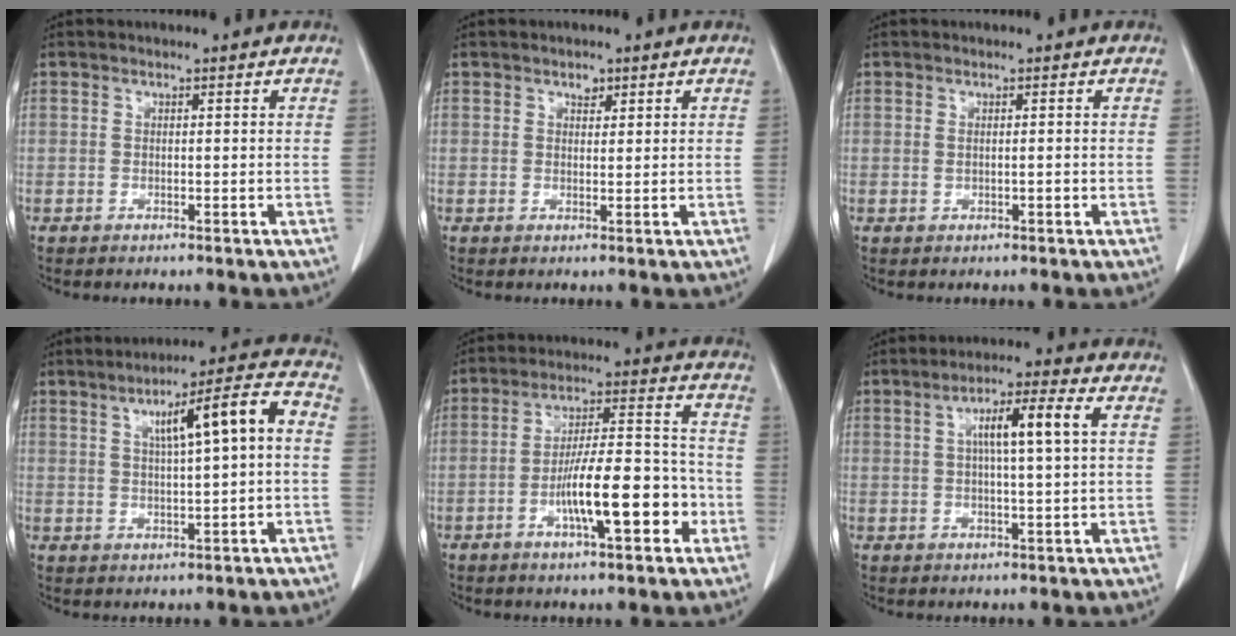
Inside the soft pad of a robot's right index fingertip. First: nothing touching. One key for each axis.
{"total": 1.8, "fx": 1.0, "fy": 1.2, "fz": 0.8, "tx": -0.016, "ty": 0.000, "tz": 0.018}
{"total": 1.4, "fx": -0.2, "fy": 0.5, "fz": 1.2, "tx": -0.033, "ty": 0.007, "tz": 0.004}
{"total": 10.7, "fx": 1.9, "fy": 1.3, "fz": 10.5, "tx": -0.154, "ty": 0.028, "tz": 0.028}
{"total": 13.2, "fx": -4.6, "fy": 3.1, "fz": 12.0, "tx": -0.201, "ty": 0.021, "tz": -0.071}
{"total": 7.8, "fx": 1.8, "fy": 0.6, "fz": 7.6, "tx": -0.133, "ty": 0.012, "tz": 0.030}